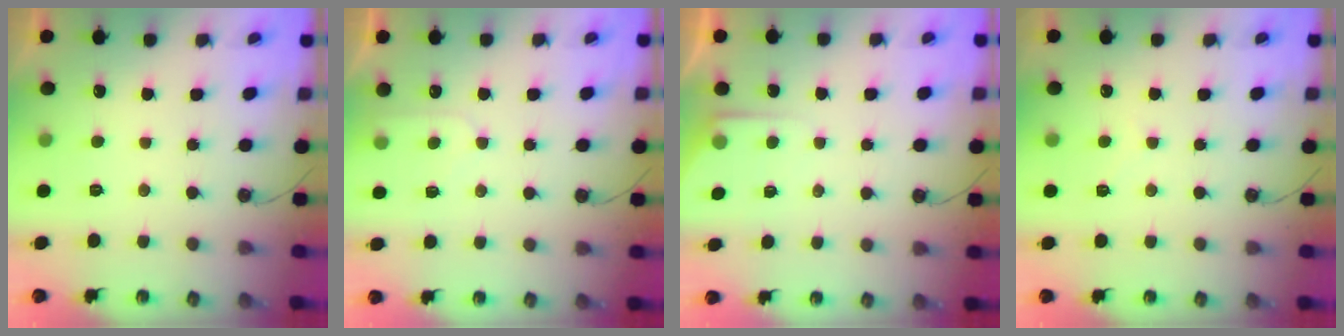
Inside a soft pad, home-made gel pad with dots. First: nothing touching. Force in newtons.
{"total": 5.0, "press": 5.0, "slide": 0.5}
{"total": 3.8, "press": 3.7, "slide": 0.6}
{"total": 2.9, "press": 2.9, "slide": 0.4}